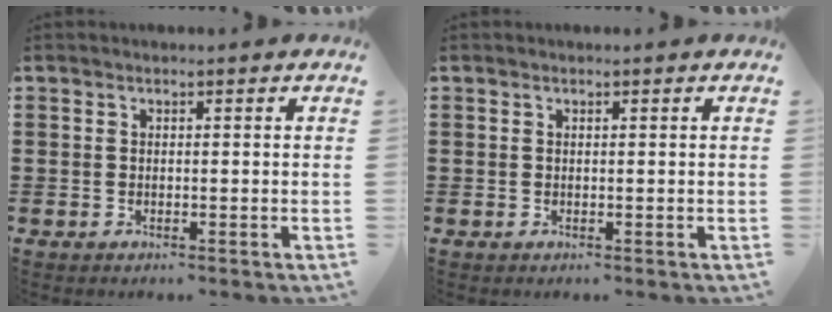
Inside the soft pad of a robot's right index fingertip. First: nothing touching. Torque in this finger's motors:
{"motor_torque": [0.11, 0.35, 0.01, 0.00]}